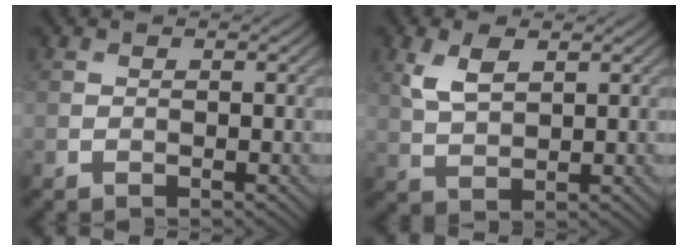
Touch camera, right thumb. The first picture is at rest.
{"total": 4.5, "force": [1.9, 2.2, 3.4], "torque": [-0.084, 0.001, 0.042]}